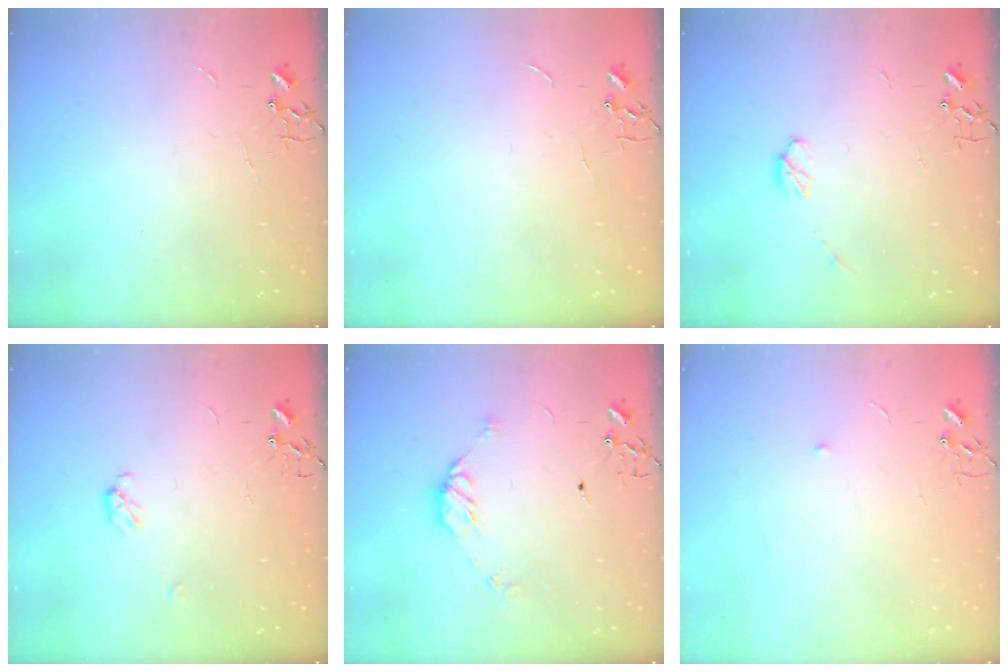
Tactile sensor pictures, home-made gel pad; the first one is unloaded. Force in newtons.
{"total": 0.0}
{"total": 4.9, "press": 4.8, "slide": 1.0}
{"total": 3.9, "press": 3.9, "slide": 0.6}
{"total": 8.5, "press": 8.5, "slide": 0.9}
{"total": 4.3, "press": 4.1, "slide": 1.2}